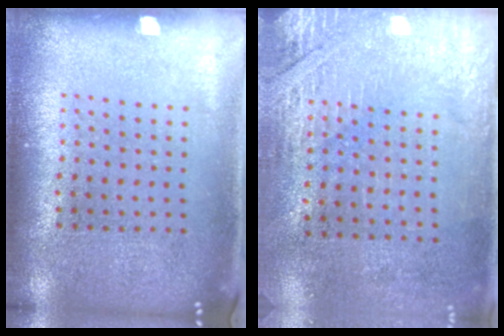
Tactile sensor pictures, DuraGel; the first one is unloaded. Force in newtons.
{"total": 2.7, "press": 2.3, "slide": 1.4}